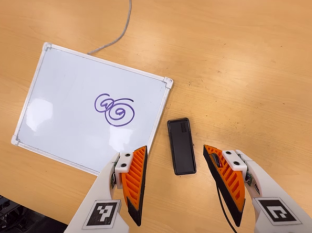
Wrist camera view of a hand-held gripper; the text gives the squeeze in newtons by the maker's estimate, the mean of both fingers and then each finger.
{"total": 0.0}